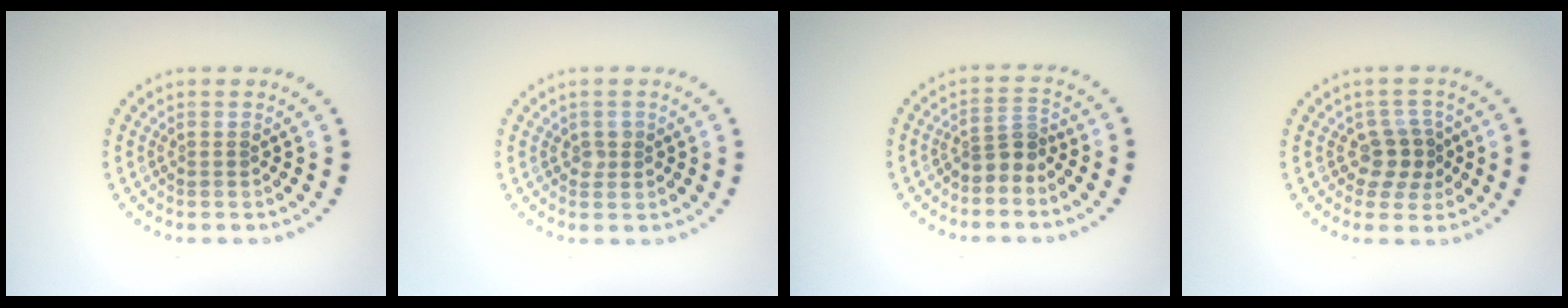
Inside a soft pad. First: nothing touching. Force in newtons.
{"total": 0.9, "press": 0.9, "slide": 0.2}
{"total": 2.4, "press": 1.9, "slide": 1.6}
{"total": 2.4, "press": 2.0, "slide": 1.2}